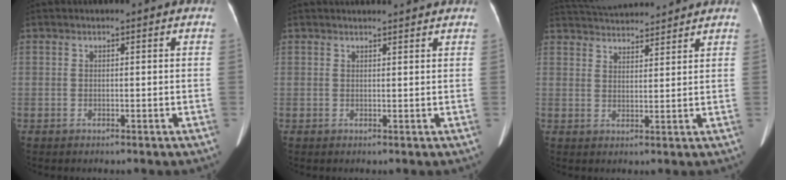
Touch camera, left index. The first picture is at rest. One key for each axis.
{"total": 4.5, "fx": 4.3, "fy": 0.3, "fz": 1.2, "tx": -0.014, "ty": 0.019, "tz": 0.049}
{"total": 10.9, "fx": 10.4, "fy": 1.5, "fz": 2.9, "tx": -0.053, "ty": 0.029, "tz": 0.159}